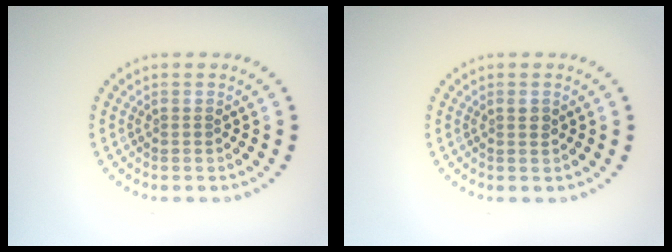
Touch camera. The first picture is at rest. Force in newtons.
{"total": 0.9, "press": 0.8, "slide": 0.3}